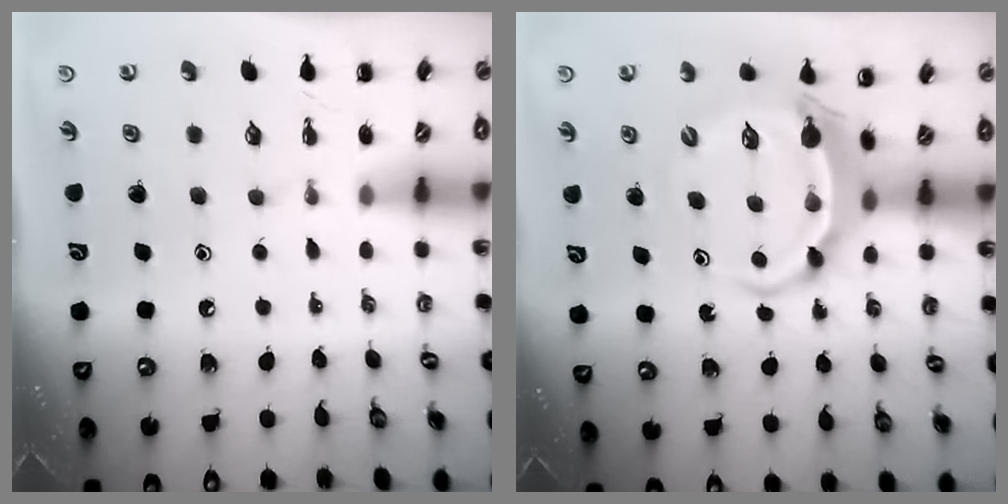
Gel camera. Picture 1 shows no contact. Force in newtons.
{"total": 5.7, "press": 5.7, "slide": 0.9}